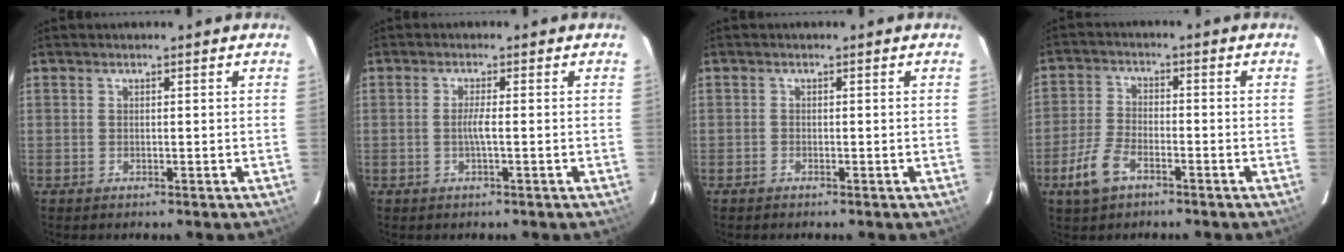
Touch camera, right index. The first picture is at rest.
{"total": 2.1, "force": [-0.5, -0.3, 2.0], "torque": [-0.038, -0.001, -0.011]}
{"total": 0.5, "force": [-0.4, 0.2, 0.0], "torque": [0.000, 0.002, -0.010]}
{"total": 7.3, "force": [-4.2, 3.6, 4.8], "torque": [-0.112, 0.000, -0.081]}